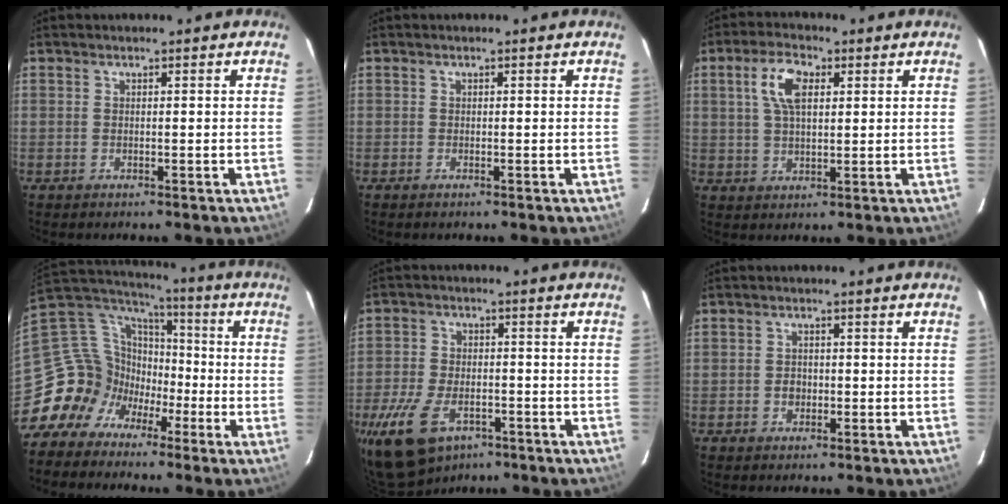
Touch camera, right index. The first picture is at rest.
{"total": 0.0}
{"total": 7.1, "force": [2.3, 3.5, 5.7], "torque": [-0.110, 0.015, 0.044]}
{"total": 14.8, "force": [-7.6, 12.1, 4.0], "torque": [-0.093, 0.047, -0.146]}
{"total": 12.9, "force": [-7.6, 7.4, 7.5], "torque": [-0.178, -0.019, -0.136]}
{"total": 1.9, "force": [-0.5, 1.7, 0.8], "torque": [-0.013, 0.006, -0.007]}